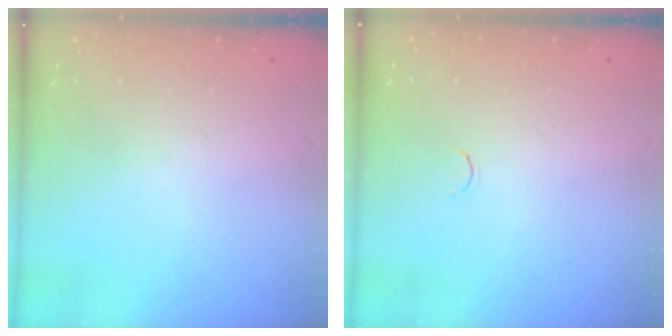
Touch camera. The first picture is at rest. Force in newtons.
{"total": 1.7, "press": 1.6, "slide": 0.5}